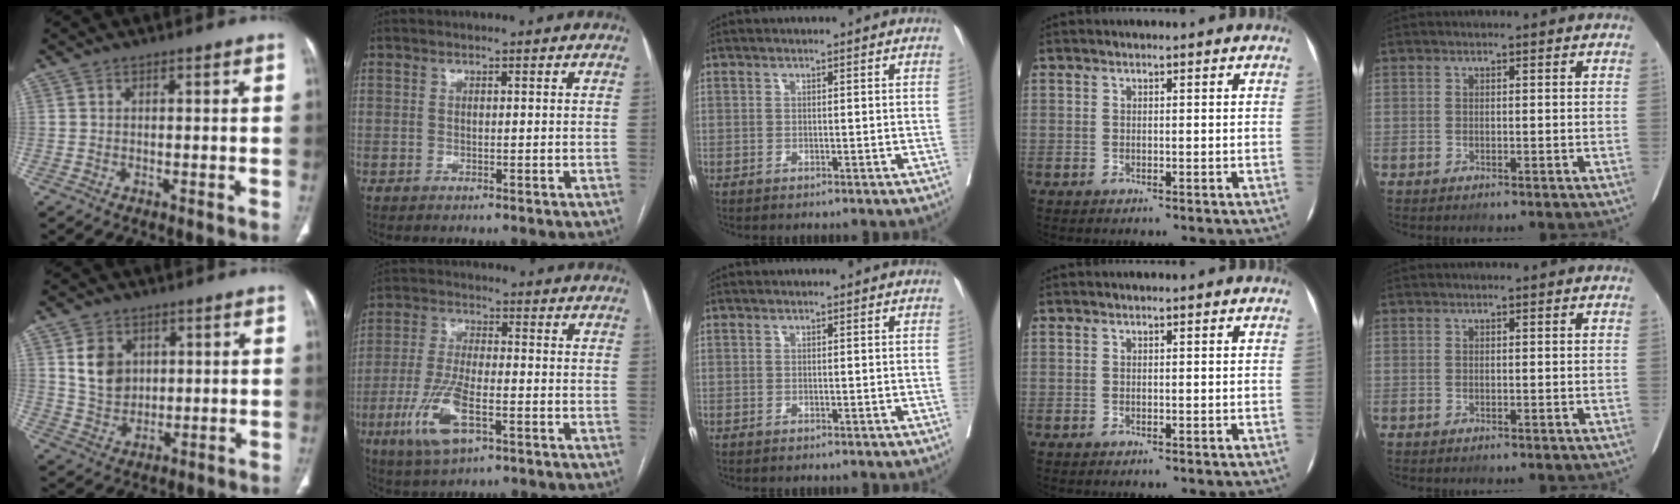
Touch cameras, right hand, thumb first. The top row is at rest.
{"thumb": {"total": 8.7, "force": [2.6, 6.8, 4.8], "torque": [-0.060, -0.016, 0.061]}, "index": {"total": 10.4, "force": [-4.2, 3.0, 9.0], "torque": [-0.198, -0.011, -0.075]}}